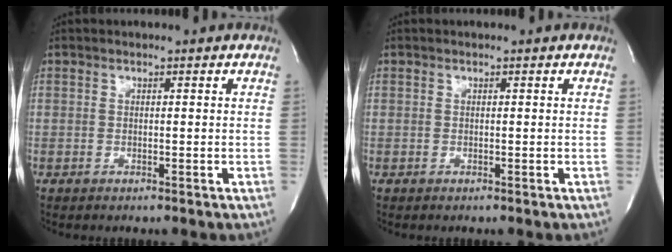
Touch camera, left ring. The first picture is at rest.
{"total": 0.0}